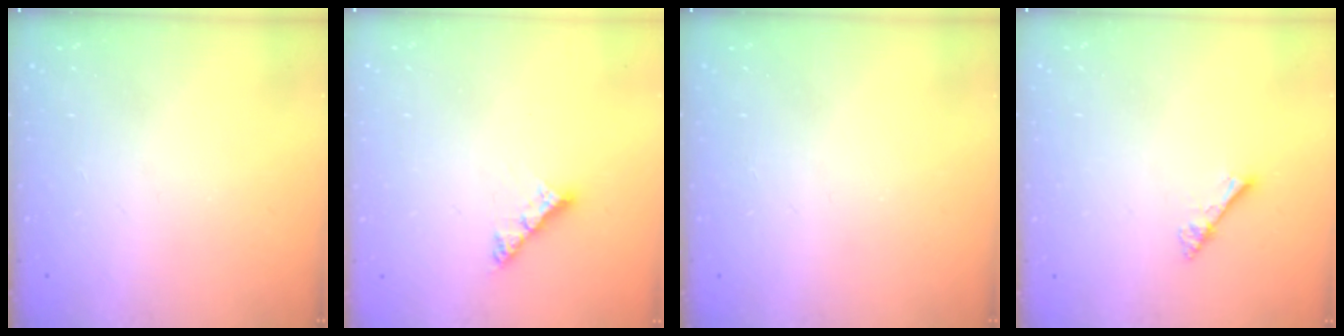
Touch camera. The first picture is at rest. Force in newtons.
{"total": 5.3, "press": 5.3, "slide": 0.6}
{"total": 0.0}
{"total": 1.8, "press": 1.8, "slide": 0.1}